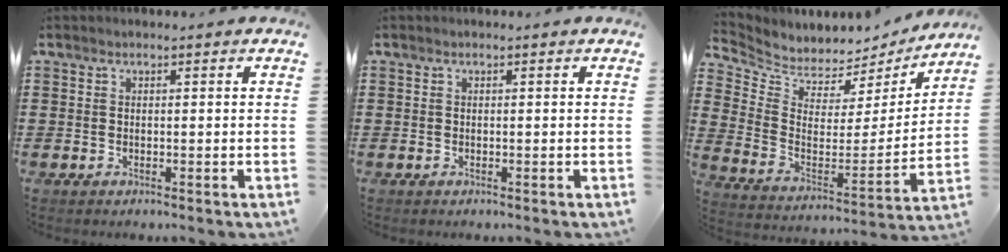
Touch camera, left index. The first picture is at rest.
{"total": 0.0}
{"total": 4.5, "force": [4.2, 1.7, -0.3], "torque": [-0.030, -0.045, 0.070]}